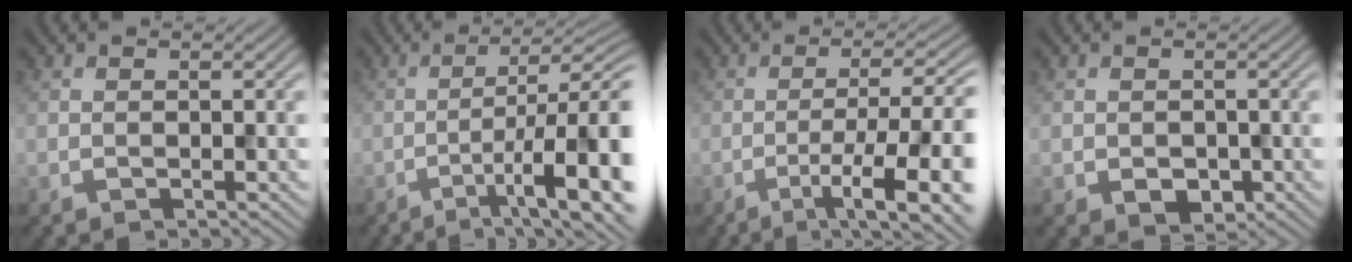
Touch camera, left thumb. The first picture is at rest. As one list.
[{"total": 13.2, "force": [-4.7, 3.1, 12.0], "torque": [-0.171, -0.001, -0.063]}, {"total": 11.0, "force": [-3.9, 2.9, 9.9], "torque": [-0.141, 0.005, -0.054]}, {"total": 1.5, "force": [-0.4, 1.4, 0.4], "torque": [-0.016, -0.010, -0.001]}]